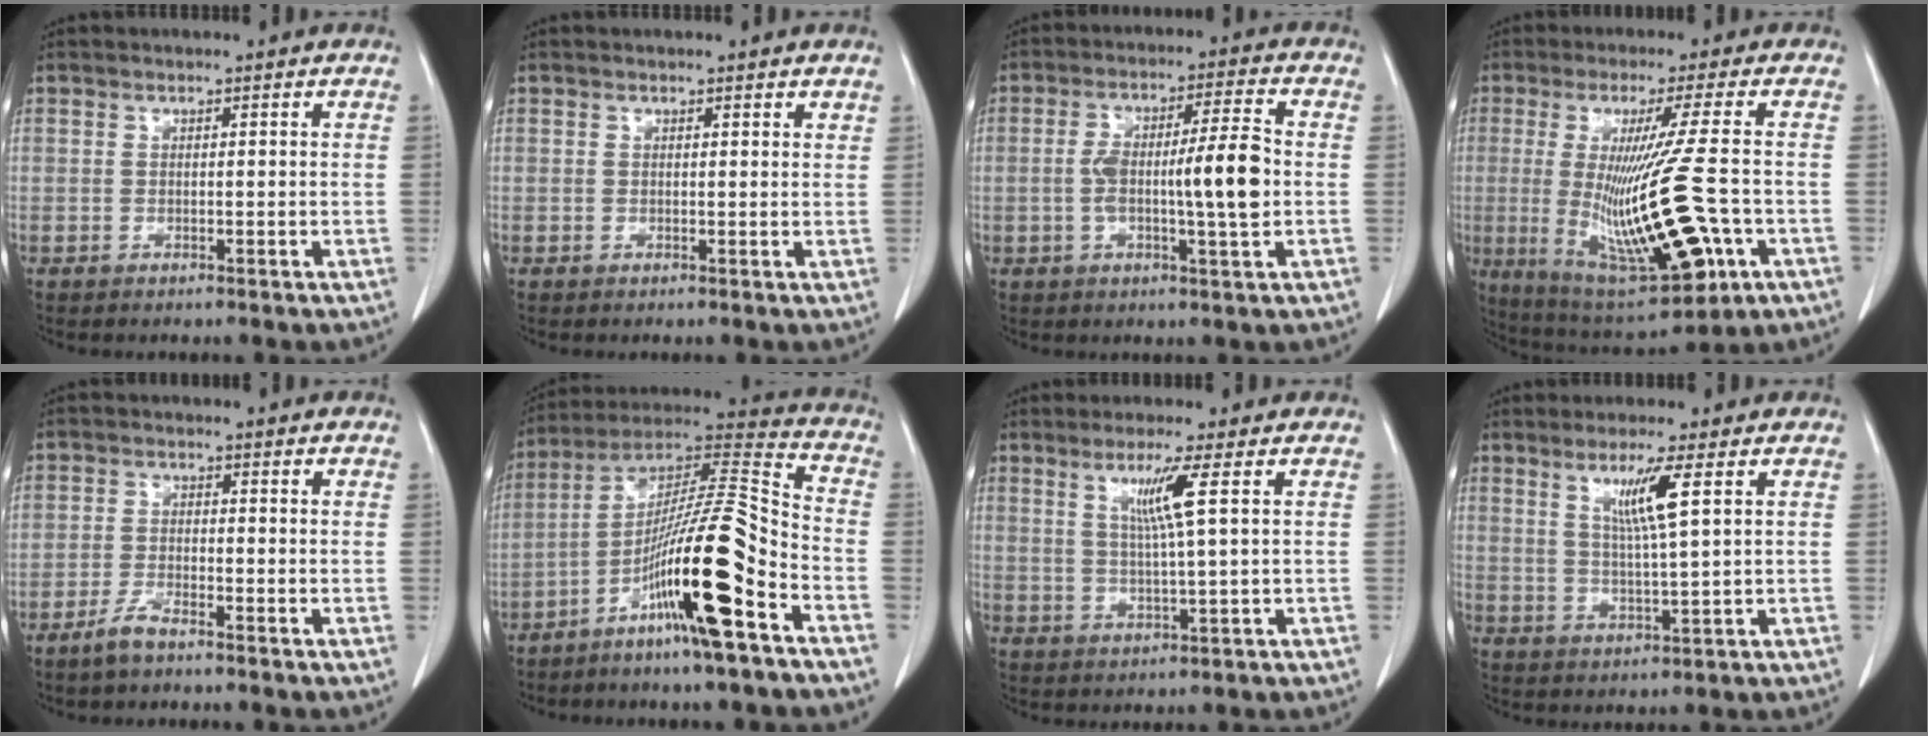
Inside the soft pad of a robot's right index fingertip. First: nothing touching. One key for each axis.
{"total": 1.1, "fx": 1.1, "fy": 0.3, "fz": 0.2, "tx": 0.000, "ty": -0.004, "tz": 0.009}
{"total": 10.3, "fx": -0.9, "fy": 0.8, "fz": 10.3, "tx": -0.174, "ty": 0.011, "tz": -0.020}
{"total": 20.3, "fx": -4.0, "fy": 1.8, "fz": 19.8, "tx": -0.370, "ty": -0.042, "tz": -0.049}
{"total": 3.0, "fx": -2.5, "fy": 0.3, "fz": 1.6, "tx": -0.036, "ty": -0.002, "tz": -0.055}
{"total": 17.6, "fx": -8.3, "fy": 0.2, "fz": 15.6, "tx": -0.280, "ty": -0.006, "tz": -0.151}
{"total": 5.5, "fx": 2.0, "fy": -1.2, "fz": 5.0, "tx": -0.095, "ty": -0.007, "tz": 0.039}
{"total": 6.1, "fx": 2.6, "fy": -0.8, "fz": 5.5, "tx": -0.102, "ty": -0.009, "tz": 0.048}